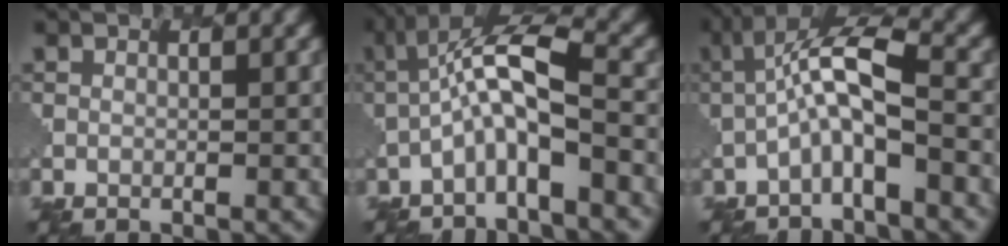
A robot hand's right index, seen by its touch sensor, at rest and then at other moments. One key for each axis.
{"total": 5.3, "fx": -1.7, "fy": 1.2, "fz": 4.9, "tx": -0.096, "ty": 0.021, "tz": -0.037}
{"total": 5.2, "fx": -1.1, "fy": 1.2, "fz": 5.0, "tx": -0.096, "ty": 0.023, "tz": -0.027}